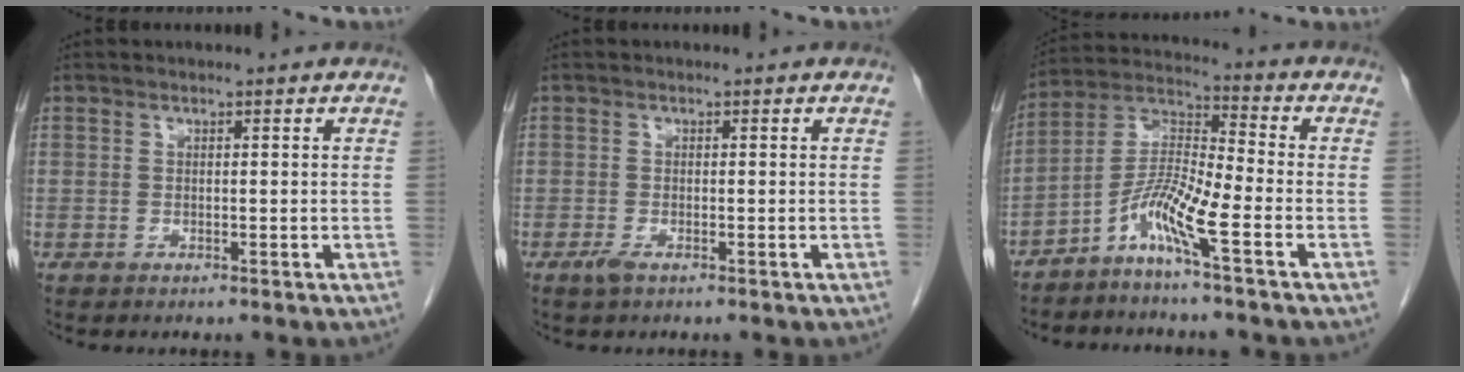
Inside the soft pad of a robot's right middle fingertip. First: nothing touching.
{"total": 1.3, "force": [-0.8, 0.3, 1.0], "torque": [-0.026, -0.003, -0.015]}
{"total": 7.7, "force": [-4.3, -0.3, 6.4], "torque": [-0.134, 0.004, -0.091]}